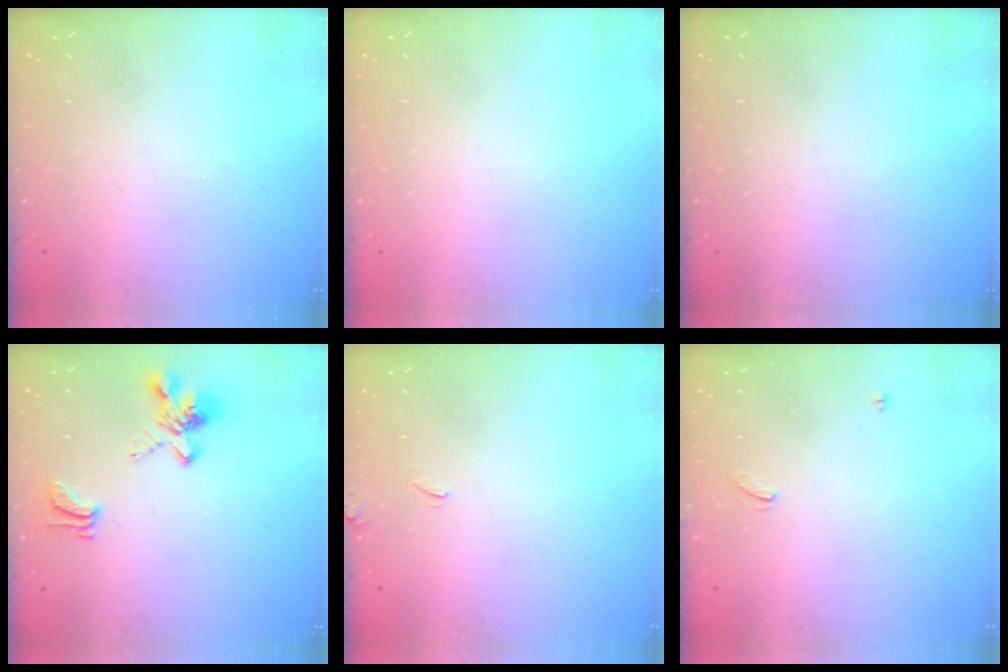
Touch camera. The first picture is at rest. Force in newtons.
{"total": 0.0}
{"total": 0.0}
{"total": 4.2, "press": 4.0, "slide": 1.3}
{"total": 3.7, "press": 3.7, "slide": 0.5}
{"total": 1.5, "press": 1.2, "slide": 1.0}